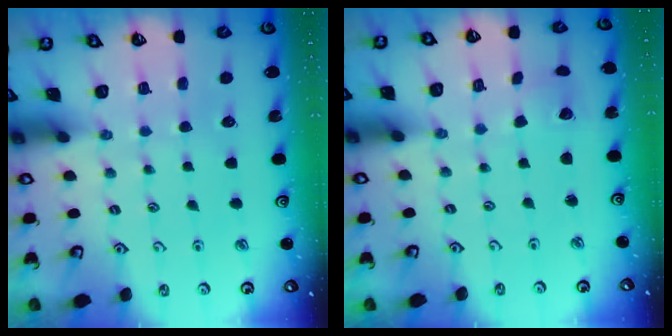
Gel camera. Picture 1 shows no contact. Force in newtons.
{"total": 2.9, "press": 2.9, "slide": 0.2}